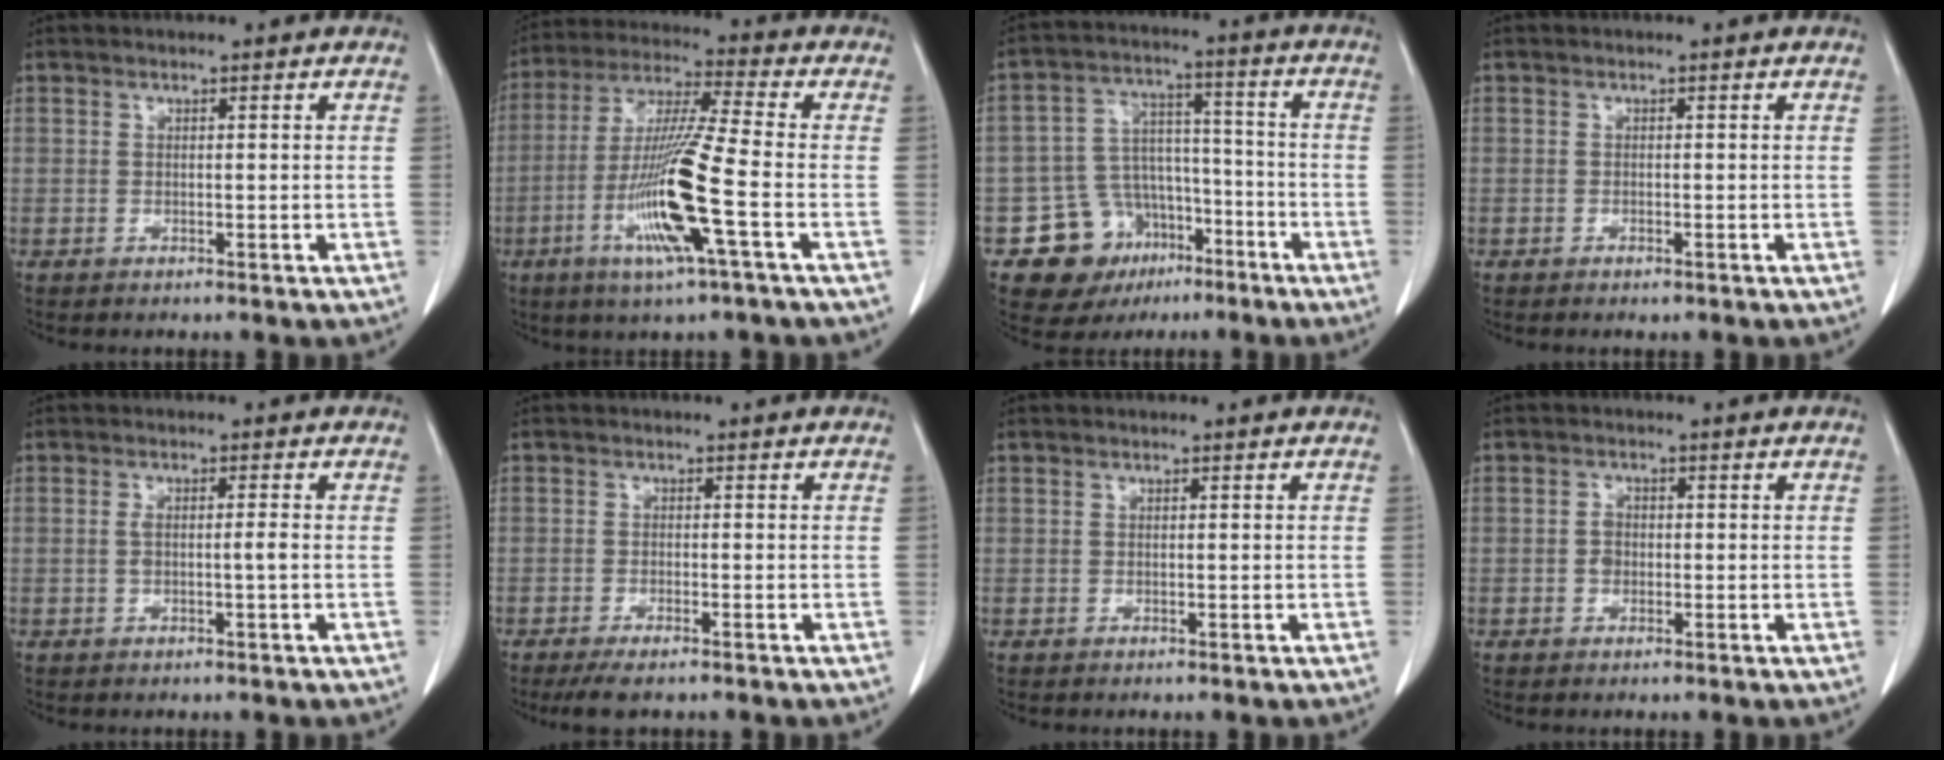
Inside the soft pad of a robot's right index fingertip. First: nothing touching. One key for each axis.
{"total": 14.3, "fx": -4.5, "fy": -0.6, "fz": 13.6, "tx": -0.275, "ty": -0.017, "tz": -0.089}
{"total": 11.9, "fx": -6.4, "fy": 9.2, "fz": 4.0, "tx": -0.061, "ty": 0.047, "tz": -0.091}
{"total": 0.6, "fx": -0.4, "fy": 0.1, "fz": 0.4, "tx": -0.009, "ty": -0.002, "tz": -0.004}
{"total": 2.2, "fx": -0.2, "fy": 0.2, "fz": 2.1, "tx": -0.039, "ty": 0.005, "tz": -0.001}
{"total": 3.9, "fx": -2.9, "fy": 0.6, "fz": 2.4, "tx": -0.041, "ty": -0.008, "tz": -0.047}
{"total": 0.0}
{"total": 1.6, "fx": -0.3, "fy": 1.3, "fz": 0.9, "tx": -0.012, "ty": 0.007, "tz": -0.003}